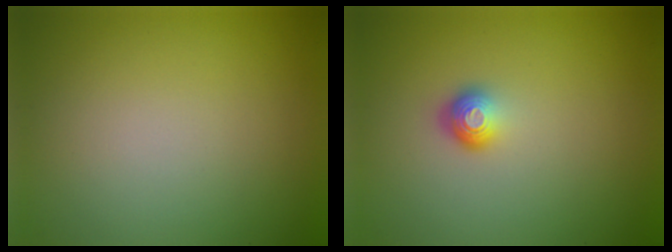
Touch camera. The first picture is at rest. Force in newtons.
{"total": 1.9, "press": 1.3, "slide": 1.4}